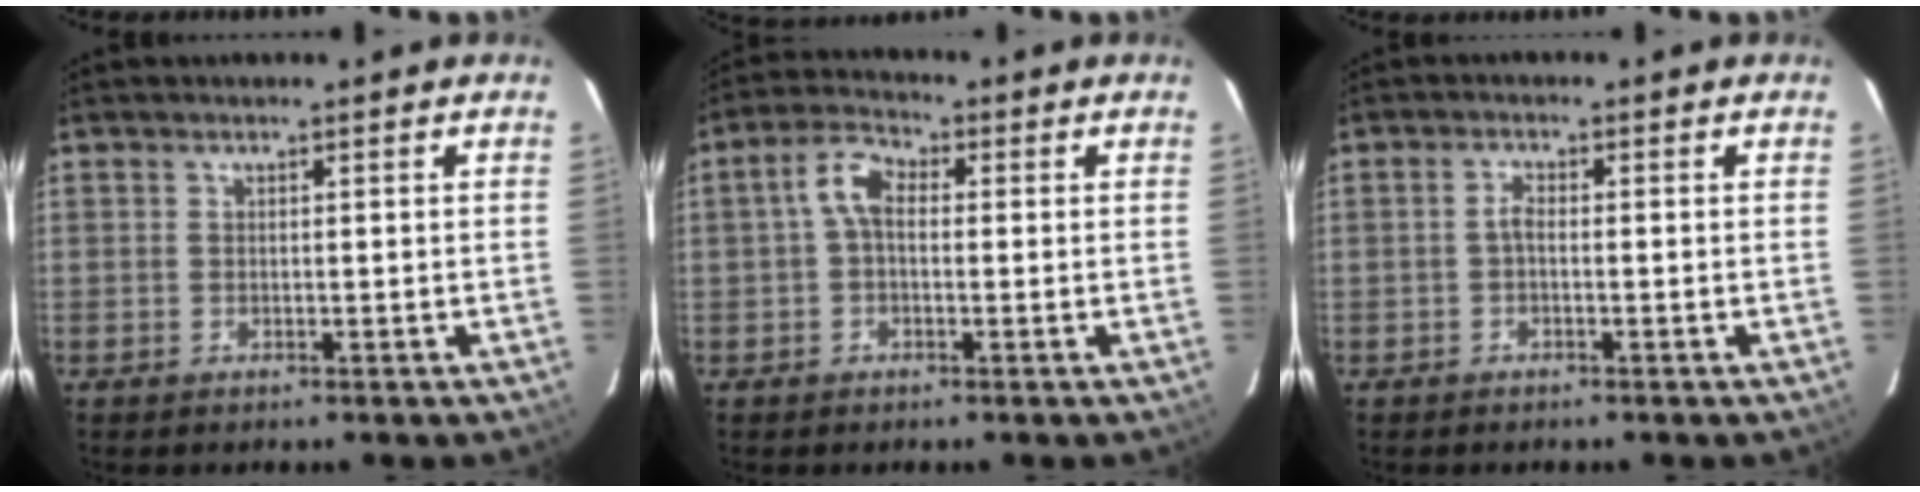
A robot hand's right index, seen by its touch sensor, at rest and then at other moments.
{"total": 4.5, "force": [-0.1, 2.7, 3.6], "torque": [-0.075, 0.018, -0.002]}
{"total": 1.4, "force": [-0.5, 0.6, 1.1], "torque": [-0.024, 0.006, -0.011]}